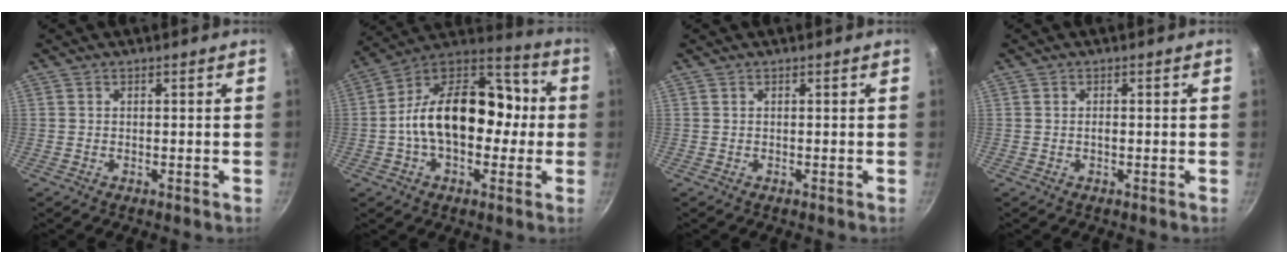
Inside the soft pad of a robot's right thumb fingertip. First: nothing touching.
{"total": 21.6, "force": [-0.4, 13.2, 17.1], "torque": [-0.249, 0.044, -0.014]}
{"total": 0.0}
{"total": 0.9, "force": [-0.1, 0.5, 0.7], "torque": [-0.012, 0.000, -0.003]}